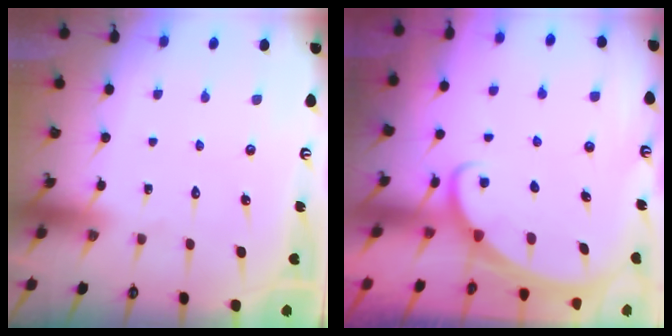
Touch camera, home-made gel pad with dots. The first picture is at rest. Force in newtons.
{"total": 1.6, "press": 1.6, "slide": 0.0}